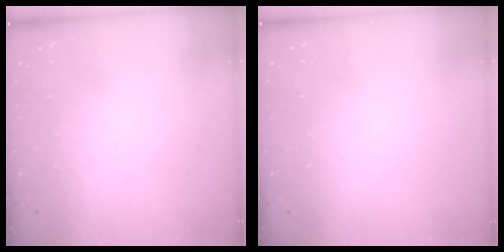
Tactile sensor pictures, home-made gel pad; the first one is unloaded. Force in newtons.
{"total": 0.0}